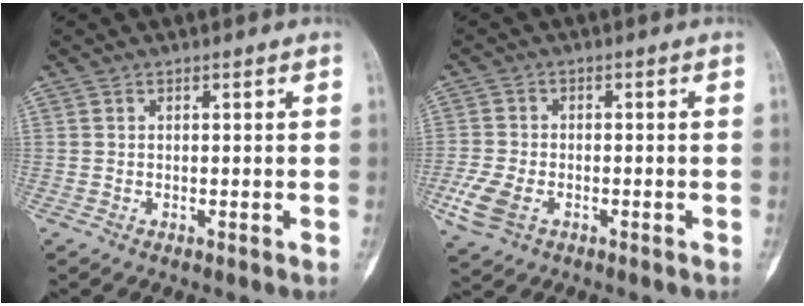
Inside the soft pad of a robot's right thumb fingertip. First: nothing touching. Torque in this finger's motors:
{"motor_torque": [0.18, -0.05, 0.62, -0.29, 0.21]}